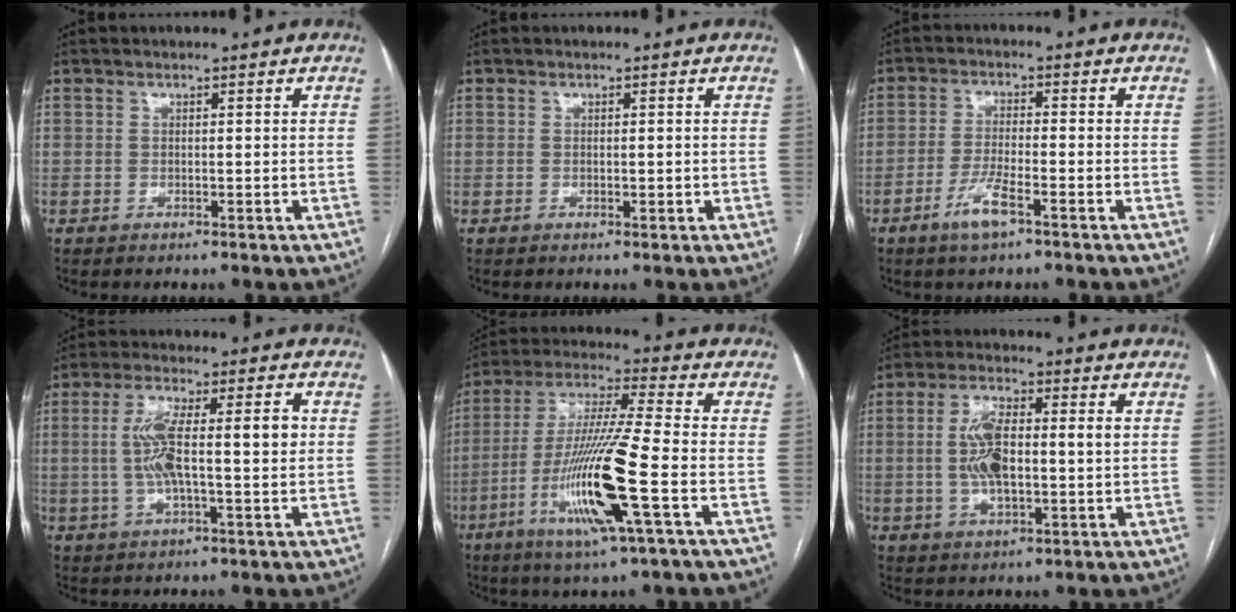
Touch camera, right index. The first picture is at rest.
{"total": 1.0, "force": [-0.1, 0.6, 0.8], "torque": [-0.012, -0.001, 0.001]}
{"total": 5.0, "force": [-3.0, 0.5, 4.0], "torque": [-0.082, -0.005, -0.059]}
{"total": 10.2, "force": [0.8, 2.1, 10.0], "torque": [-0.187, 0.021, 0.014]}
{"total": 16.3, "force": [-5.4, -0.1, 15.4], "torque": [-0.315, -0.019, -0.104]}
{"total": 9.2, "force": [0.7, 2.8, 8.7], "torque": [-0.178, 0.017, 0.013]}